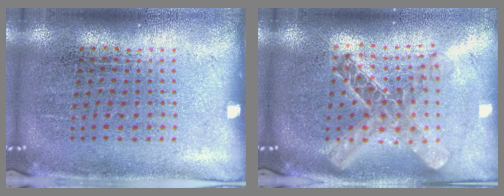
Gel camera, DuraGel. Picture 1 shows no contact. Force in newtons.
{"total": 2.1, "press": 1.8, "slide": 1.2}